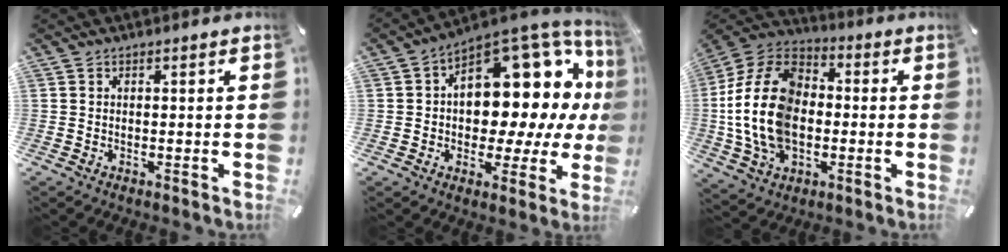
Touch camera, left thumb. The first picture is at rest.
{"total": 14.9, "force": [6.0, 9.6, 9.7], "torque": [-0.112, -0.084, 0.100]}
{"total": 19.0, "force": [-1.9, 13.9, 12.8], "torque": [-0.292, 0.019, -0.040]}